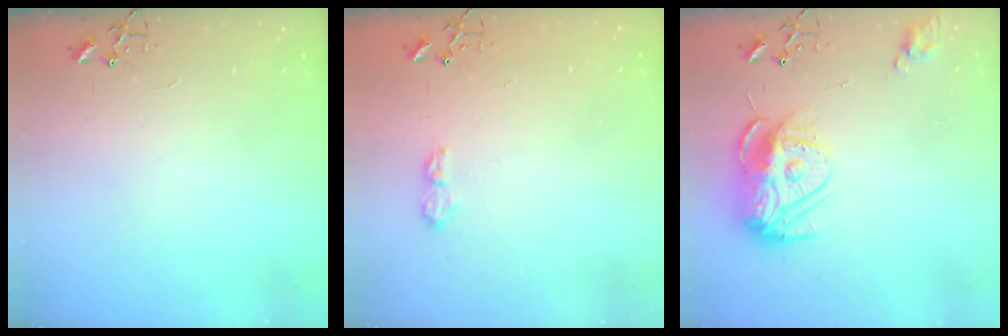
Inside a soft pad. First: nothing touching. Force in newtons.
{"total": 7.0, "press": 7.0, "slide": 0.8}
{"total": 13.5, "press": 13.4, "slide": 1.1}